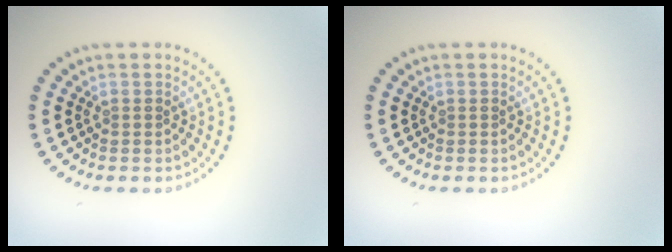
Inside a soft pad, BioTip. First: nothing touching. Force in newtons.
{"total": 0.0}